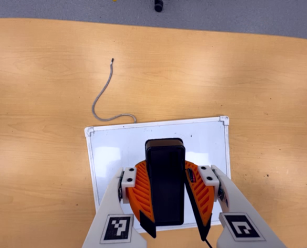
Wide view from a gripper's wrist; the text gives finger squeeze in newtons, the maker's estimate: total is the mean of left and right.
{"total": 10.2, "left": 10.1, "right": 10.4}